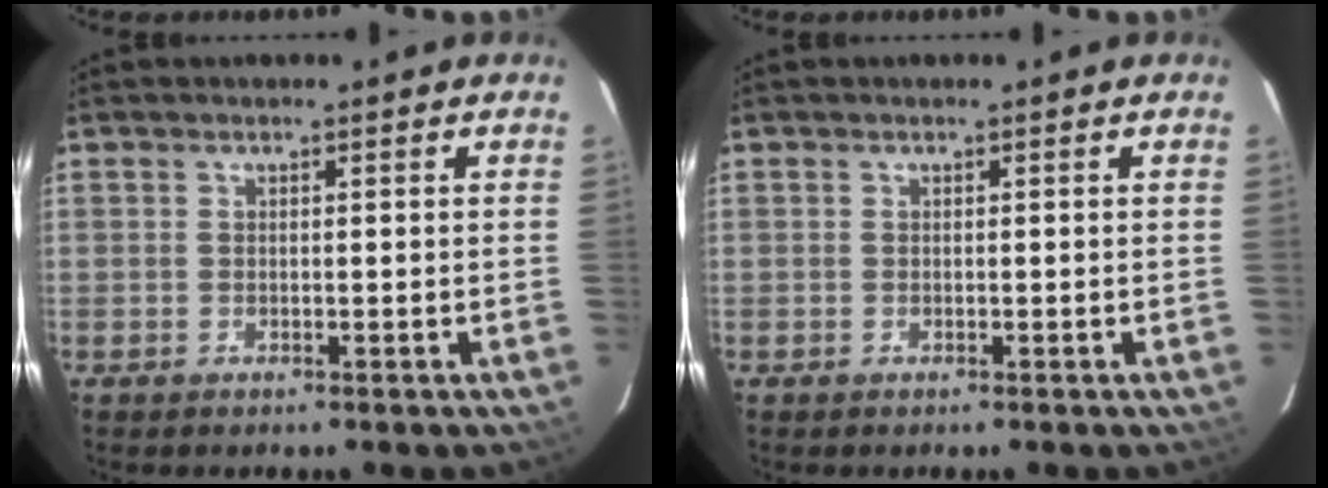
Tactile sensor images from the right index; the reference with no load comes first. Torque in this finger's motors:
{"motor_torque": [0.01, 0.00, 0.00, -0.01]}